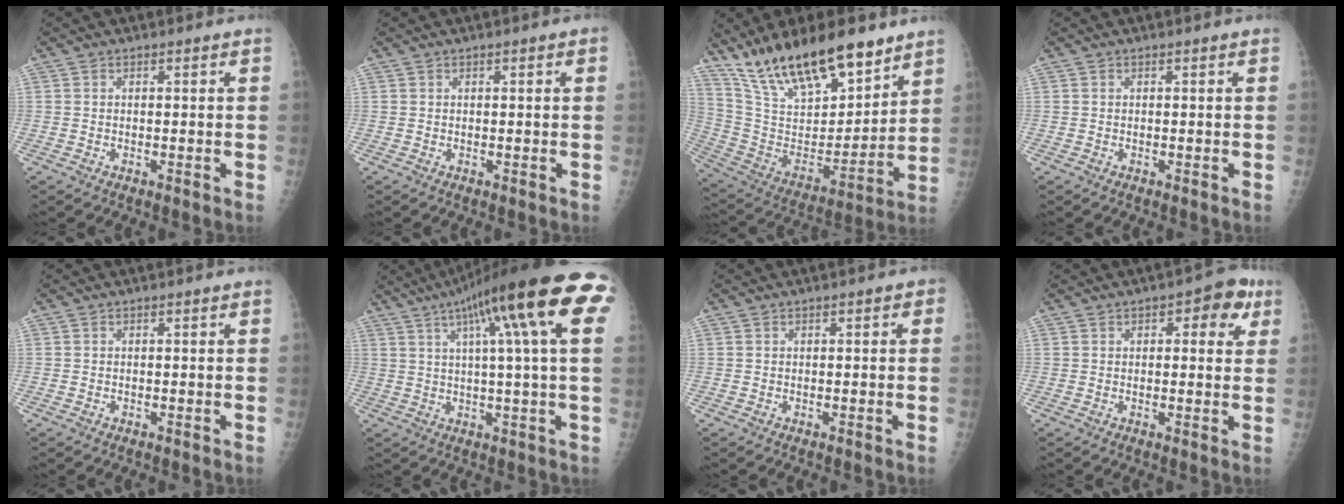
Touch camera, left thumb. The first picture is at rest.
{"total": 1.1, "force": [0.4, 0.3, 1.0], "torque": [-0.014, 0.002, 0.005]}
{"total": 24.0, "force": [17.5, 8.5, 14.1], "torque": [-0.212, -0.067, 0.314]}
{"total": 0.0}
{"total": 0.0}
{"total": 22.8, "force": [9.3, 3.4, 20.5], "torque": [-0.296, 0.024, 0.122]}
{"total": 1.5, "force": [0.4, 0.8, 1.2], "torque": [-0.009, 0.004, 0.001]}
{"total": 6.9, "force": [3.0, 3.5, 5.2], "torque": [-0.029, -0.002, 0.026]}